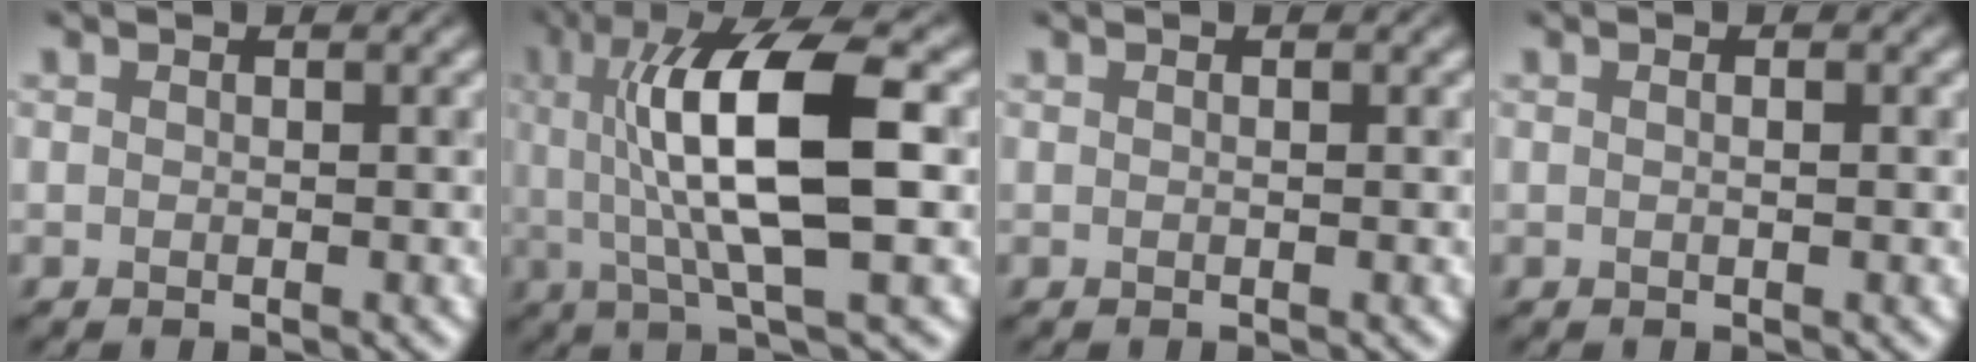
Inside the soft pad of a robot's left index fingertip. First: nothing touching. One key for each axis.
{"total": 10.8, "fx": 1.2, "fy": 2.9, "fz": 10.3, "tx": -0.168, "ty": 0.009, "tz": 0.023}
{"total": 0.0}
{"total": 0.9, "fx": 0.2, "fy": 0.3, "fz": 0.8, "tx": -0.006, "ty": -0.007, "tz": 0.000}